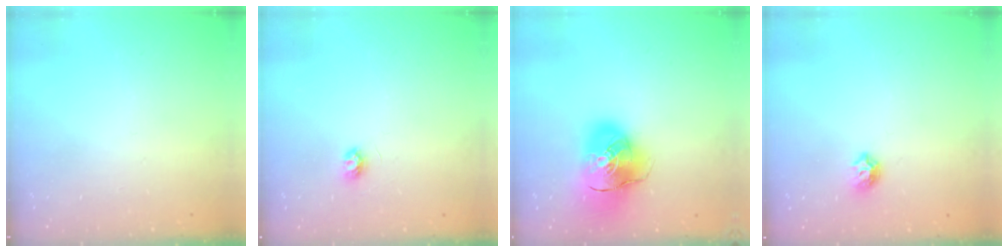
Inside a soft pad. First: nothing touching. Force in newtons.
{"total": 3.5, "press": 3.4, "slide": 0.3}
{"total": 15.9, "press": 15.6, "slide": 2.7}
{"total": 6.0, "press": 5.9, "slide": 0.8}